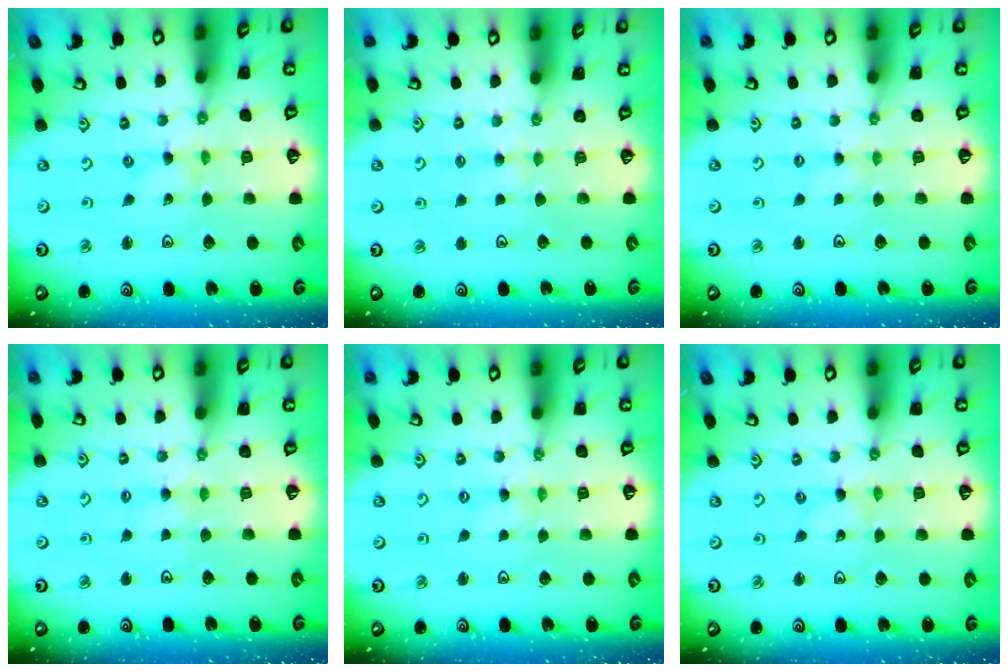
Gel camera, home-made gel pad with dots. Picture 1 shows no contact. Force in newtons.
{"total": 1.9, "press": 1.9, "slide": 0.4}
{"total": 2.1, "press": 2.1, "slide": 0.3}
{"total": 2.8, "press": 2.8, "slide": 0.4}
{"total": 0.7, "press": 0.6, "slide": 0.1}
{"total": 0.0}